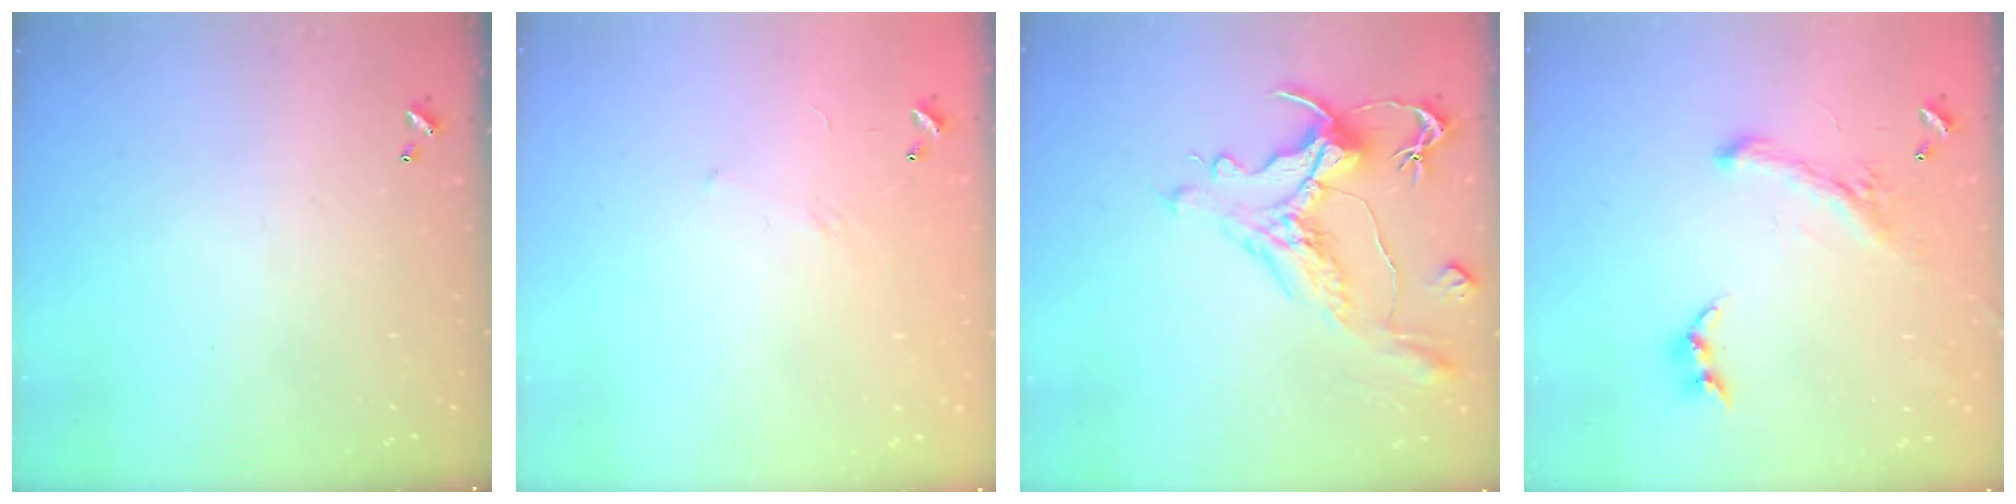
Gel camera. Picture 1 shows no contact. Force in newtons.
{"total": 5.2, "press": 5.1, "slide": 1.0}
{"total": 2.5, "press": 2.0, "slide": 1.5}
{"total": 1.7, "press": 1.1, "slide": 1.2}